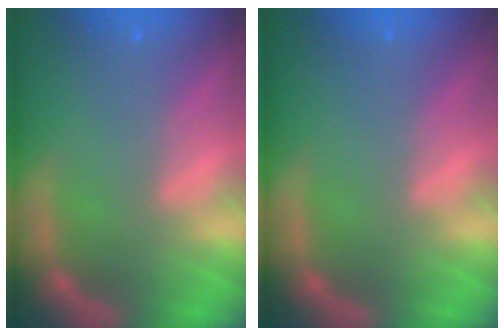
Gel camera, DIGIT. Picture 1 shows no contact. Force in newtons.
{"total": 0.0}